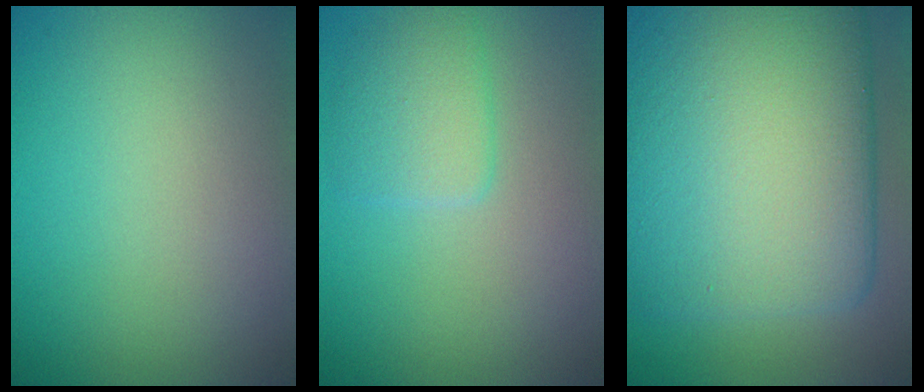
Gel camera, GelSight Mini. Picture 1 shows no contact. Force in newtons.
{"total": 2.4, "press": 2.4, "slide": 0.2}
{"total": 17.9, "press": 17.9, "slide": 0.3}